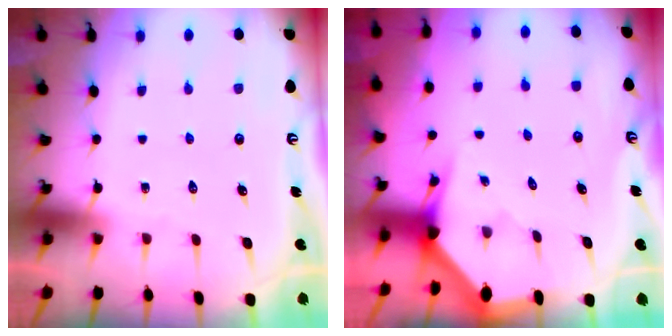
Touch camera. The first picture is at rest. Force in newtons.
{"total": 2.9, "press": 2.9, "slide": 0.1}